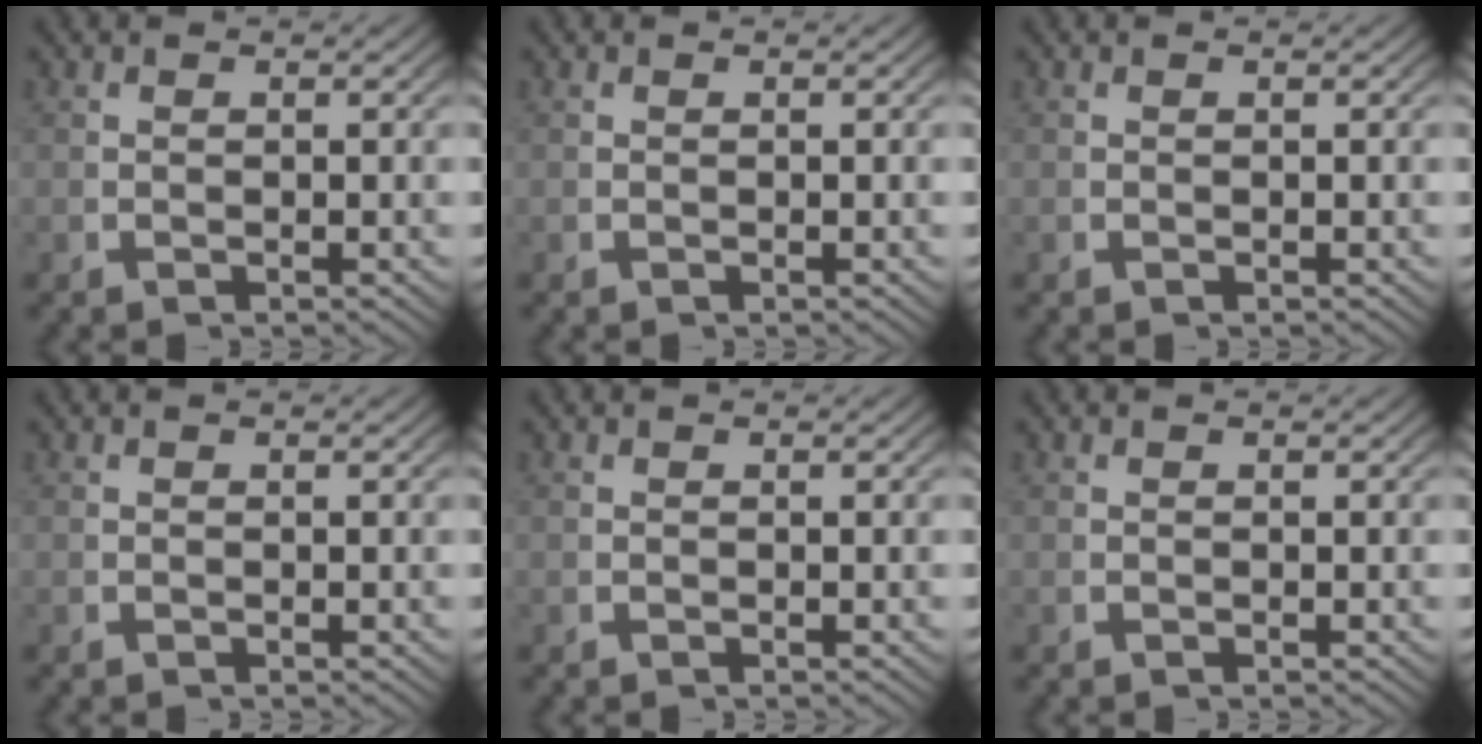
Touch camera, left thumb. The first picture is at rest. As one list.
[{"total": 0.0}, {"total": 0.0}, {"total": 0.0}, {"total": 0.0}, {"total": 0.0}]